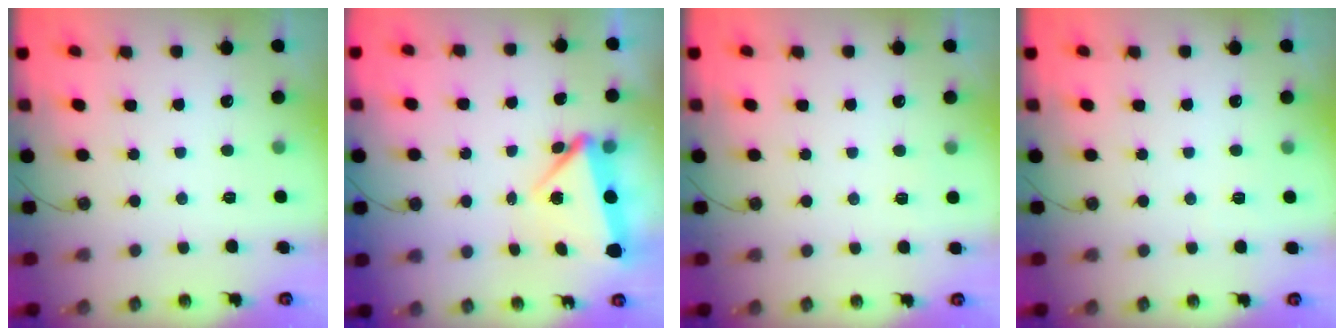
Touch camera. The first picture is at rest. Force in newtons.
{"total": 6.5, "press": 6.5, "slide": 0.5}
{"total": 2.5, "press": 2.4, "slide": 0.8}
{"total": 2.8, "press": 1.5, "slide": 2.3}